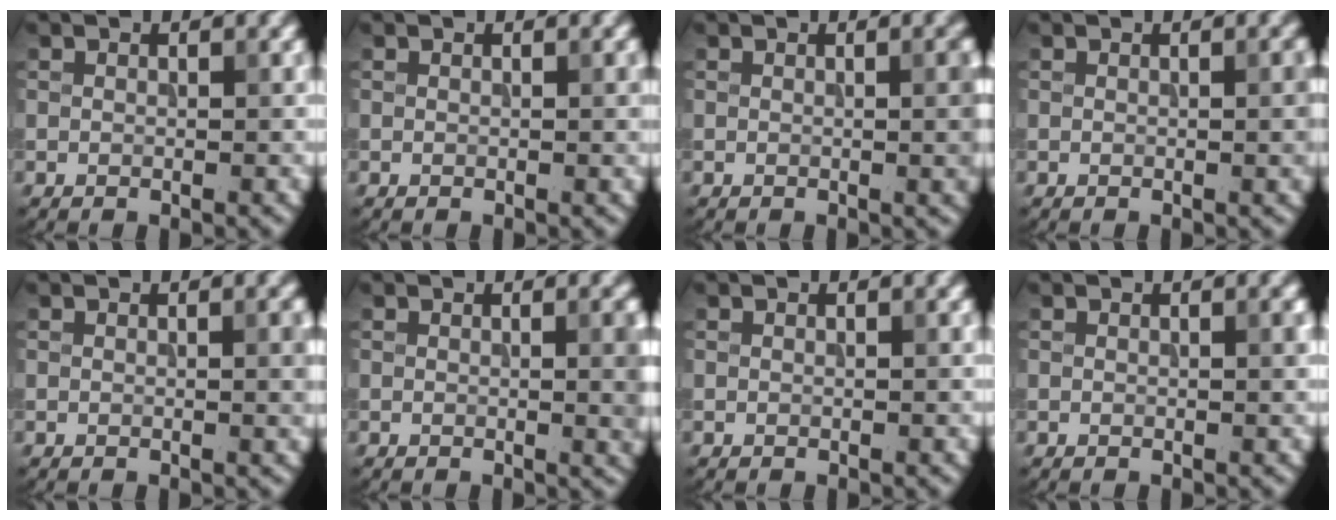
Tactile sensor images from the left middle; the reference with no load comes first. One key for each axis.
{"total": 0.7, "fx": 0.0, "fy": 0.1, "fz": 0.7, "tx": -0.007, "ty": 0.000, "tz": 0.000}
{"total": 2.7, "fx": 0.1, "fy": 0.7, "fz": 2.7, "tx": -0.027, "ty": 0.002, "tz": -0.002}
{"total": 1.9, "fx": 0.1, "fy": 0.4, "fz": 1.8, "tx": -0.020, "ty": 0.002, "tz": -0.001}
{"total": 1.5, "fx": 0.1, "fy": 0.3, "fz": 1.4, "tx": -0.016, "ty": 0.000, "tz": -0.001}
{"total": 2.7, "fx": 0.1, "fy": 0.6, "fz": 2.6, "tx": -0.026, "ty": 0.000, "tz": -0.003}
{"total": 0.0}
{"total": 0.6, "fx": 0.1, "fy": 0.0, "fz": 0.6, "tx": -0.007, "ty": 0.001, "tz": 0.000}